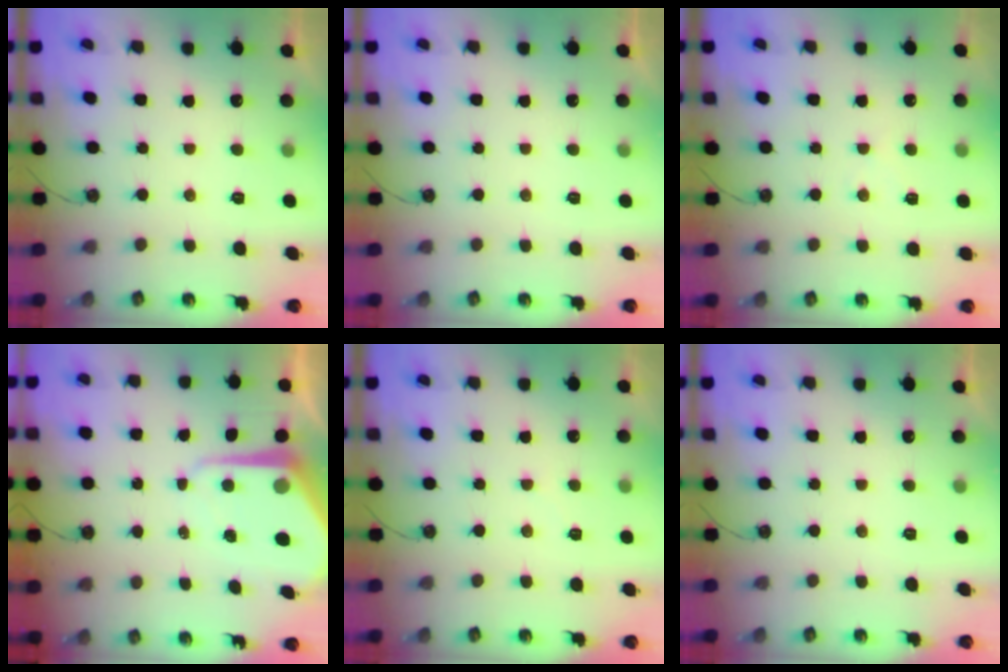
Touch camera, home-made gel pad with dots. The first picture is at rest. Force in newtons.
{"total": 0.0}
{"total": 3.6, "press": 3.5, "slide": 0.5}
{"total": 8.4, "press": 8.4, "slide": 0.7}
{"total": 1.9, "press": 1.9, "slide": 0.3}
{"total": 0.0}